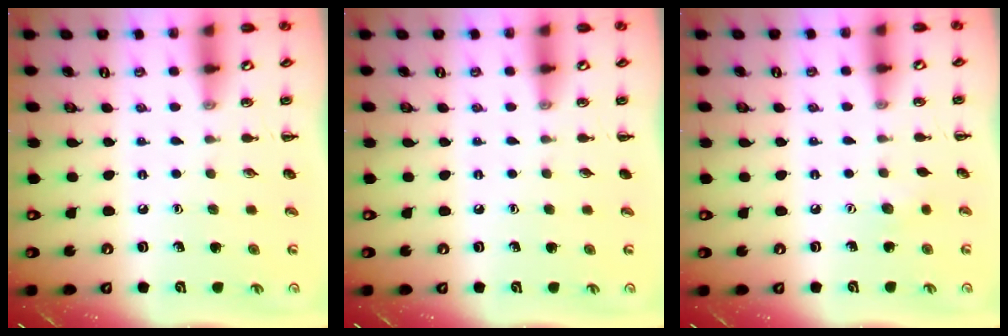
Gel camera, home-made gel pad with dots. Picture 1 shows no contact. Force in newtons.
{"total": 0.0}
{"total": 2.8, "press": 2.8, "slide": 0.7}